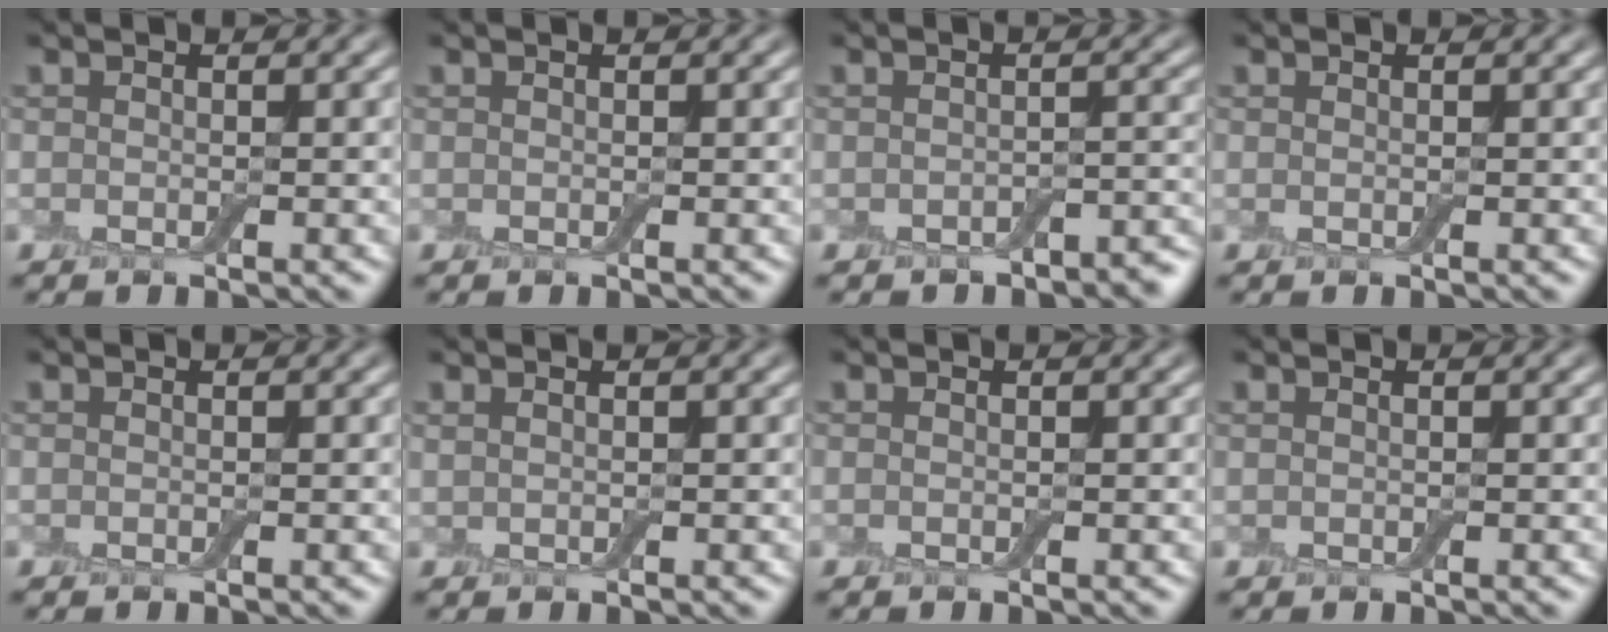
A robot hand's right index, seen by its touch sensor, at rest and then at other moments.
{"total": 0.0}
{"total": 2.3, "force": [-2.0, 0.8, 0.8], "torque": [-0.009, -0.001, -0.023]}
{"total": 0.0}
{"total": 0.0}
{"total": 0.6, "force": [0.5, 0.2, 0.2], "torque": [-0.008, 0.004, 0.008]}
{"total": 0.0}
{"total": 0.0}